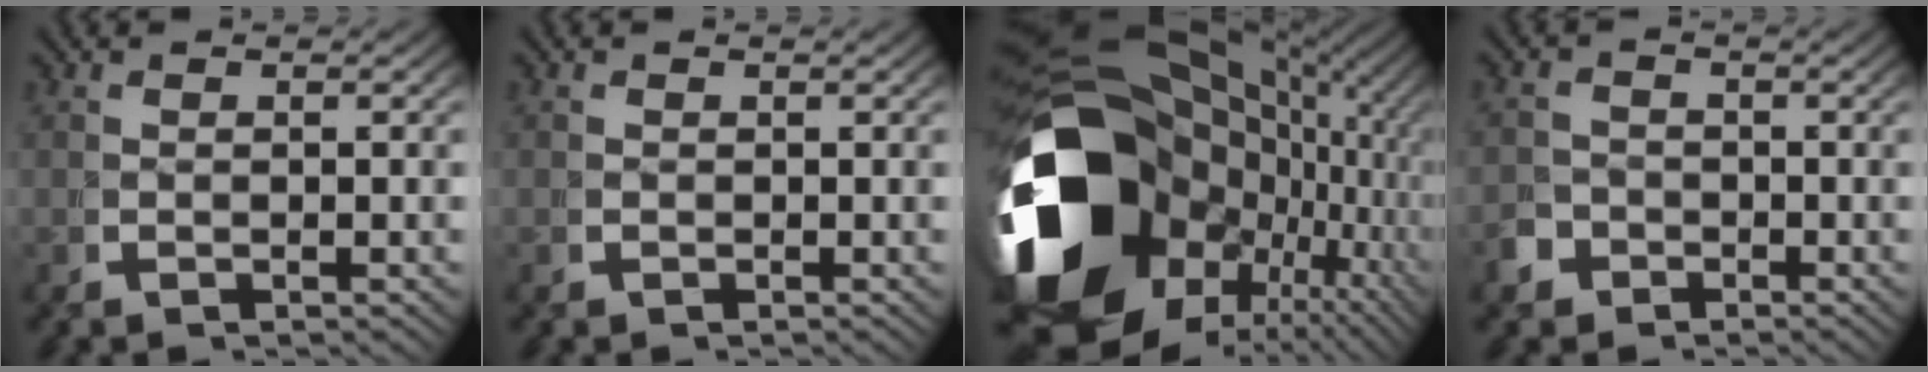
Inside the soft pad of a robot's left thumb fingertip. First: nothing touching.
{"total": 1.0, "force": [-0.4, 0.6, -0.6], "torque": [0.011, -0.008, -0.003]}
{"total": 27.5, "force": [-0.3, 17.5, 21.2], "torque": [-0.351, -0.028, 0.000]}
{"total": 3.1, "force": [-2.2, 2.0, -0.9], "torque": [0.019, -0.014, -0.040]}